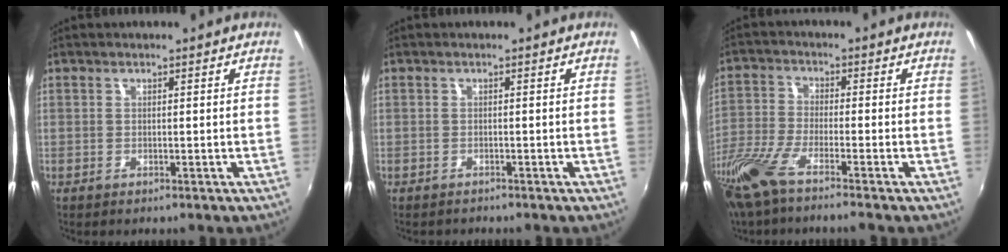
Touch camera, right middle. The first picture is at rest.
{"total": 1.0, "force": [-0.9, 0.3, 0.0], "torque": [-0.004, -0.002, -0.015]}
{"total": 10.0, "force": [-7.5, 0.8, 6.6], "torque": [-0.154, -0.033, -0.149]}